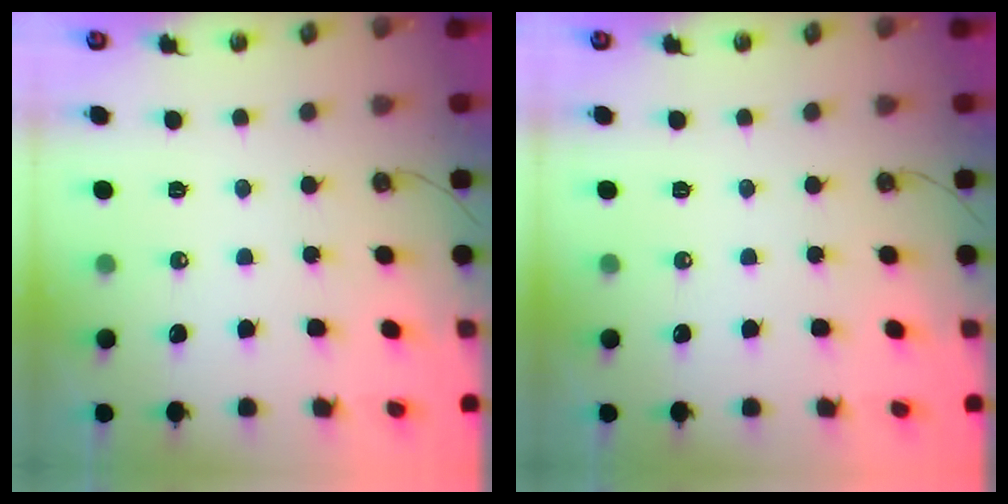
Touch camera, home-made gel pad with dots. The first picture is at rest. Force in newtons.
{"total": 0.0}